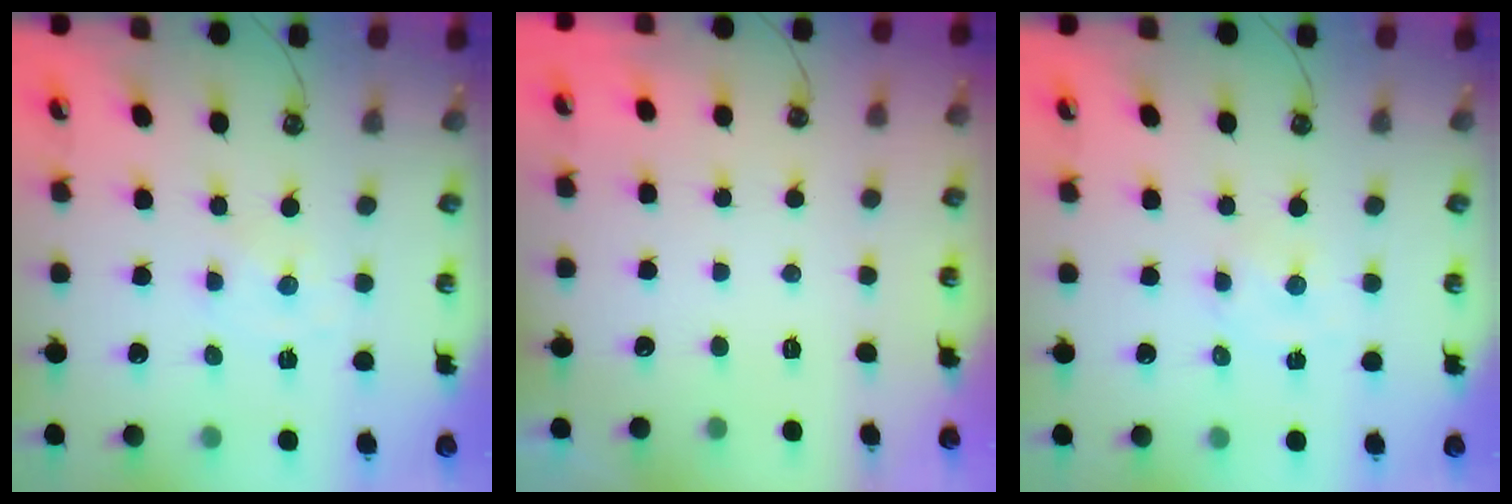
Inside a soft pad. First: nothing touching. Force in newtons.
{"total": 0.0}
{"total": 1.0, "press": 1.0, "slide": 0.2}